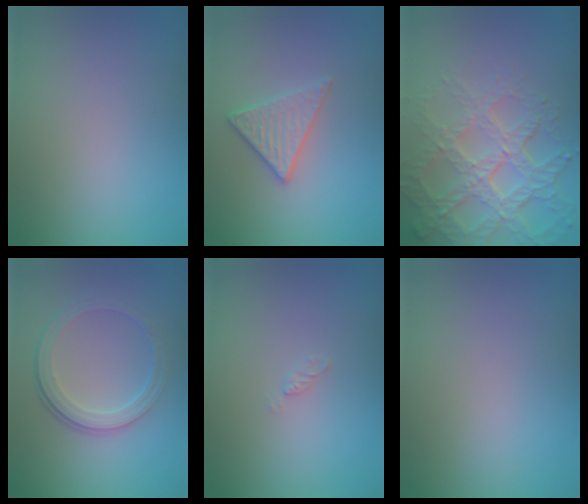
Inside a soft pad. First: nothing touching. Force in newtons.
{"total": 2.7, "press": 2.5, "slide": 1.1}
{"total": 7.6, "press": 5.3, "slide": 5.4}
{"total": 4.2, "press": 2.9, "slide": 3.1}
{"total": 0.6, "press": 0.6, "slide": 0.1}
{"total": 0.0}